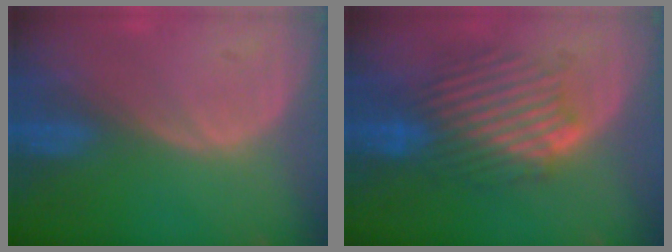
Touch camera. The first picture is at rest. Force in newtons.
{"total": 8.9, "press": 8.6, "slide": 2.3}